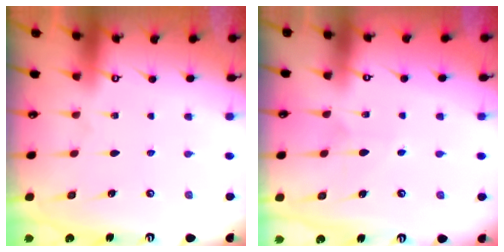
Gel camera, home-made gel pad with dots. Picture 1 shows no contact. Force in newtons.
{"total": 4.5, "press": 4.4, "slide": 0.5}